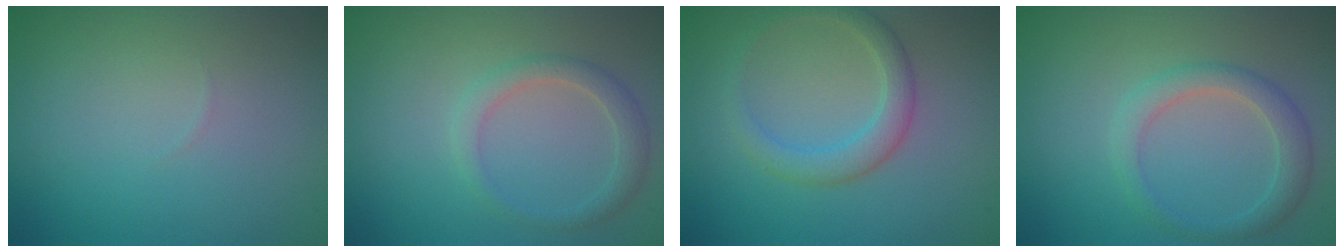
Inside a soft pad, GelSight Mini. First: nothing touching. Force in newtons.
{"total": 2.0, "press": 2.0, "slide": 0.0}
{"total": 2.8, "press": 2.8, "slide": 0.1}
{"total": 2.5, "press": 2.5, "slide": 0.1}